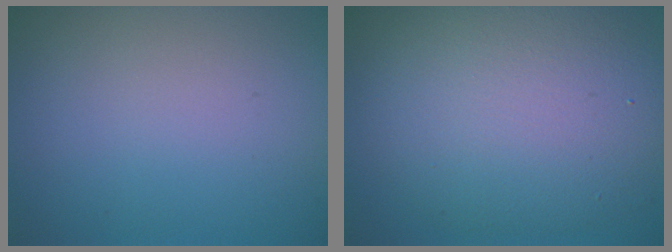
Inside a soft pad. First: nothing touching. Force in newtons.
{"total": 9.5, "press": 9.5, "slide": 0.1}